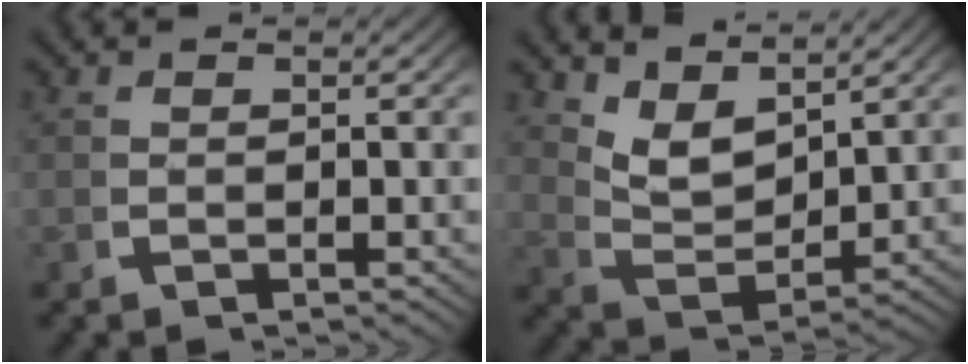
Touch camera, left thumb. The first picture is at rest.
{"total": 4.8, "force": [3.4, 2.1, 2.6], "torque": [-0.051, -0.018, 0.071]}